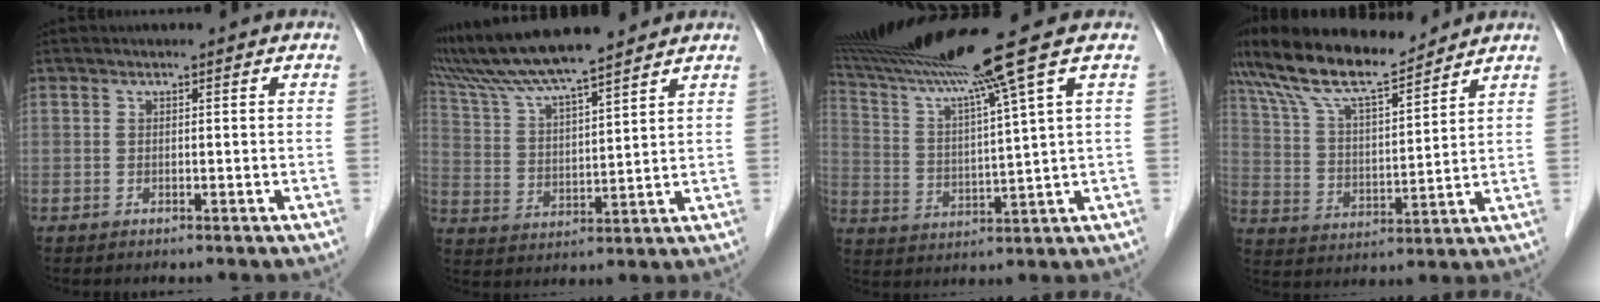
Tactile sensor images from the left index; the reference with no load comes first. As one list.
[{"total": 14.8, "force": [12.9, 0.6, 7.2], "torque": [-0.139, 0.028, 0.234]}, {"total": 14.9, "force": [11.6, -3.6, 8.6], "torque": [-0.150, -0.018, 0.194]}, {"total": 12.0, "force": [10.9, 1.5, 4.8], "torque": [-0.103, 0.010, 0.207]}]